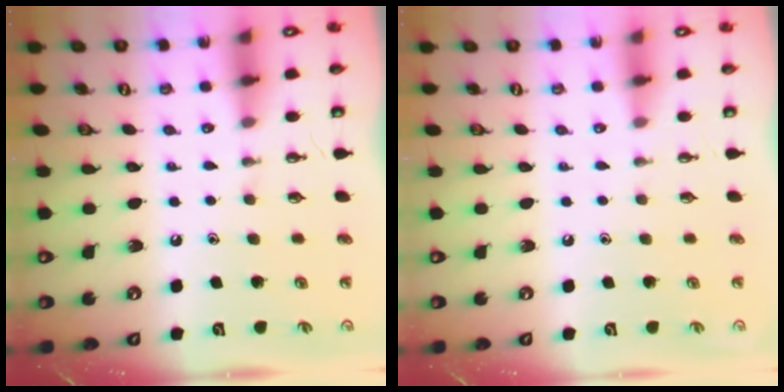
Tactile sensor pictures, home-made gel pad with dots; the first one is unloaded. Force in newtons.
{"total": 0.0}